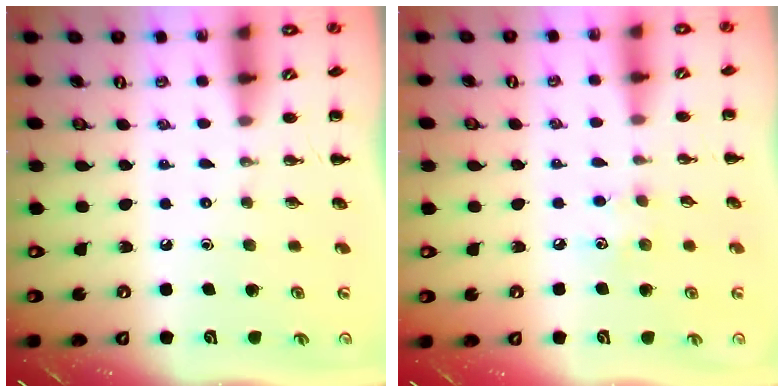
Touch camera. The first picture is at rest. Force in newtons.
{"total": 4.8, "press": 4.6, "slide": 1.2}